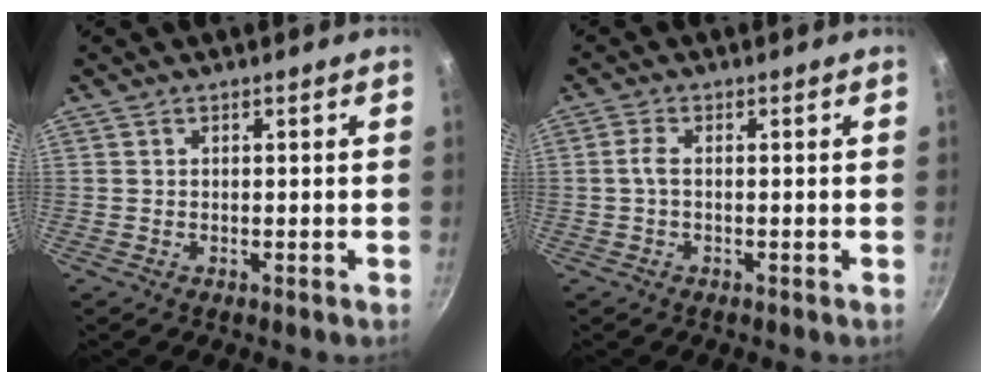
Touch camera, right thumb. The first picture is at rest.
{"total": 2.2, "force": [-0.2, 0.9, 2.0], "torque": [-0.055, 0.008, -0.007]}